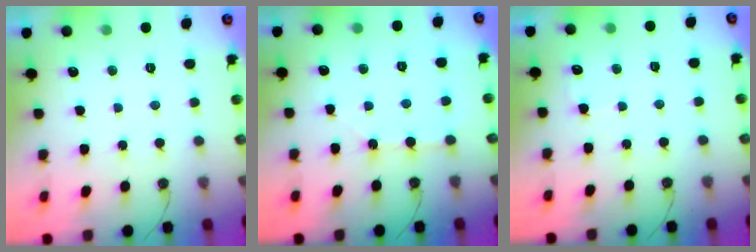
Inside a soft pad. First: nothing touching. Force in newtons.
{"total": 2.7, "press": 2.7, "slide": 0.5}
{"total": 4.7, "press": 4.7, "slide": 0.6}